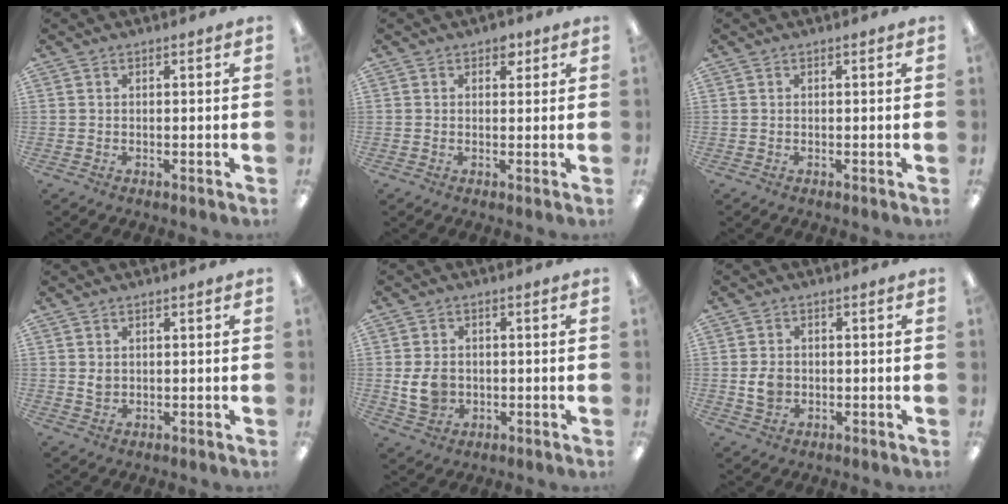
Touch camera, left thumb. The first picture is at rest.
{"total": 2.5, "force": [1.5, 1.5, 1.3], "torque": [-0.003, -0.006, 0.021]}
{"total": 0.0}
{"total": 2.0, "force": [0.8, 1.5, 1.0], "torque": [-0.014, 0.000, 0.013]}
{"total": 6.4, "force": [-0.3, 5.2, 3.6], "torque": [-0.072, 0.000, -0.006]}
{"total": 4.2, "force": [-0.3, 3.4, 2.5], "torque": [-0.042, 0.001, -0.006]}